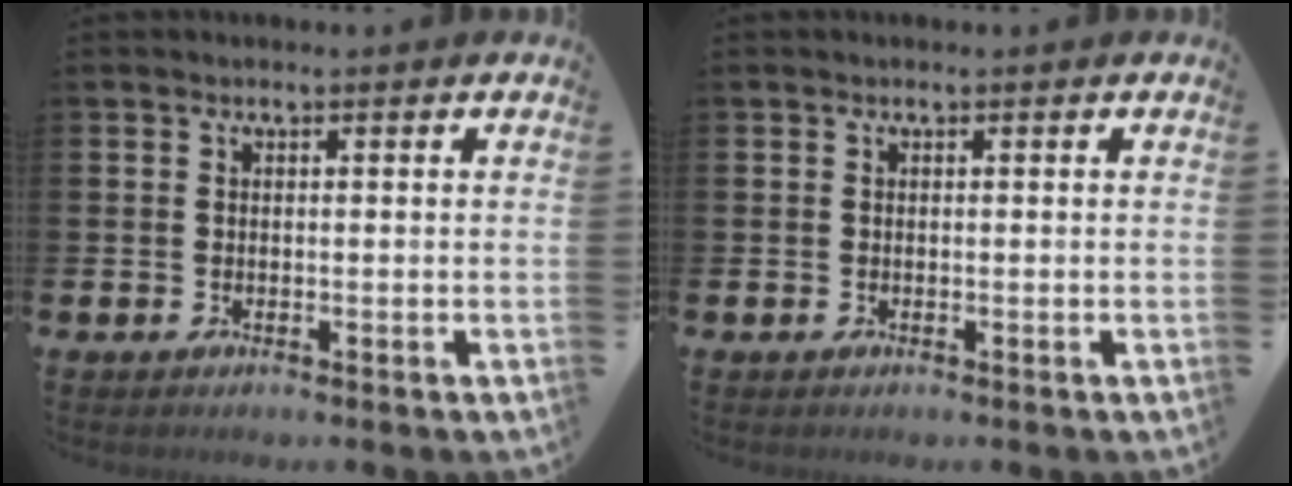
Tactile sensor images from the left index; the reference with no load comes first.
{"total": 0.0}